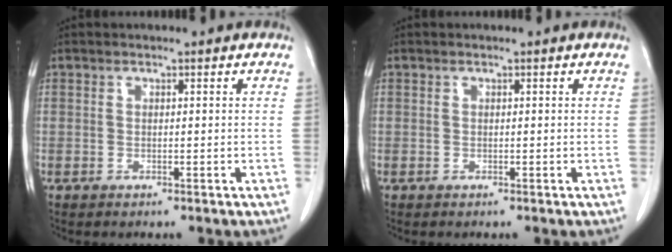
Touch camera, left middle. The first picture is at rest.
{"total": 0.0}